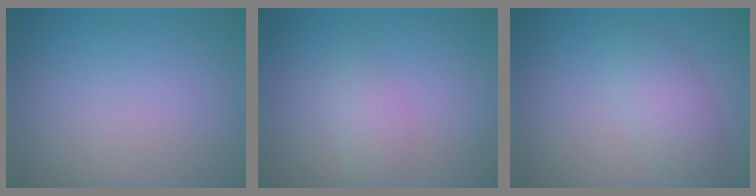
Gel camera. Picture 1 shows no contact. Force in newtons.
{"total": 1.6, "press": 1.6, "slide": 0.1}
{"total": 2.9, "press": 2.9, "slide": 0.0}